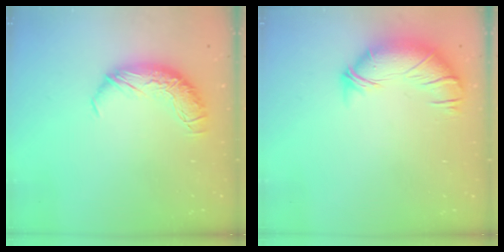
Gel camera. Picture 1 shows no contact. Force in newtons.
{"total": 2.8, "press": 1.5, "slide": 2.3}